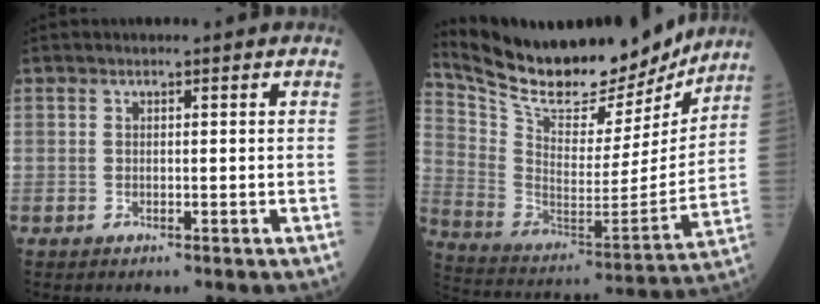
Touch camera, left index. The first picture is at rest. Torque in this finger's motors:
{"motor_torque": [0.99, -1.14, 0.44, 0.08]}